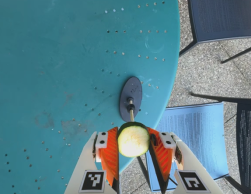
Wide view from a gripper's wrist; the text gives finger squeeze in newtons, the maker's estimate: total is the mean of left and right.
{"total": 13.7, "left": 14.0, "right": 13.4}